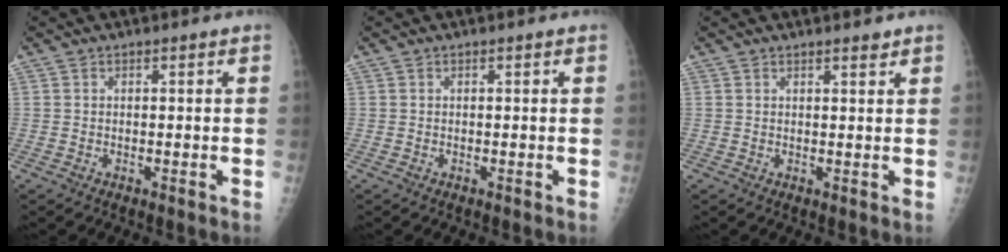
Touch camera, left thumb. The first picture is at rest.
{"total": 0.0}
{"total": 1.6, "force": [1.3, 0.4, 0.8], "torque": [-0.009, -0.009, 0.019]}